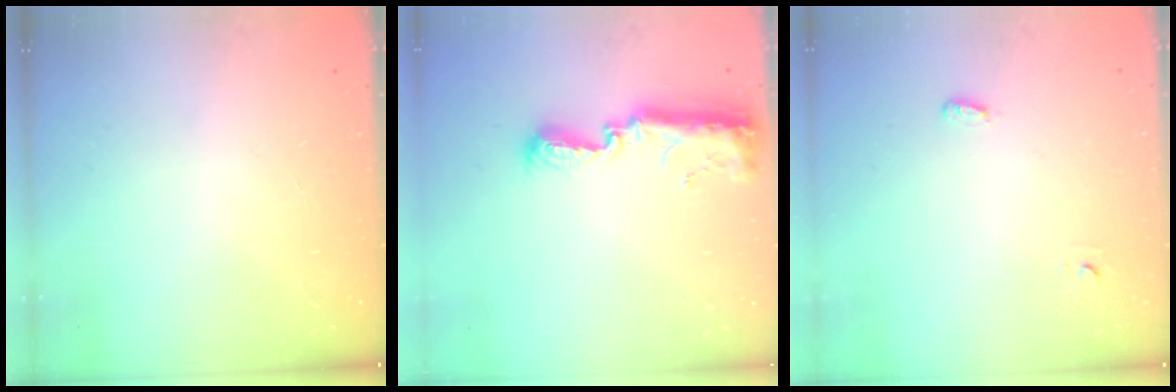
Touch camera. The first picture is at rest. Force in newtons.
{"total": 12.8, "press": 11.4, "slide": 5.9}
{"total": 2.8, "press": 2.7, "slide": 0.6}